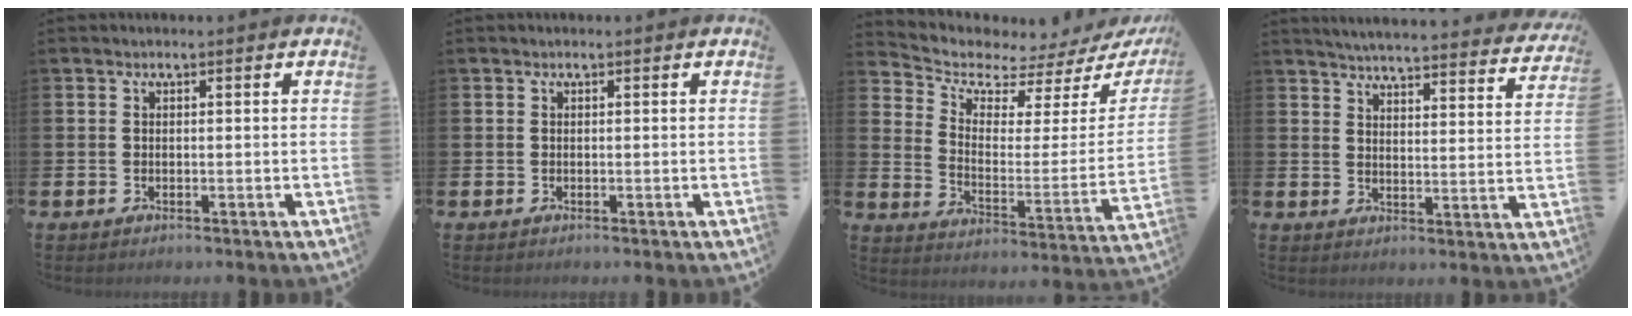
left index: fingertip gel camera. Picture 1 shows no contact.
{"total": 0.0}
{"total": 5.3, "force": [4.7, 2.1, 1.1], "torque": [-0.047, -0.055, 0.075]}
{"total": 4.6, "force": [4.6, 0.1, 0.8], "torque": [-0.030, -0.041, 0.076]}